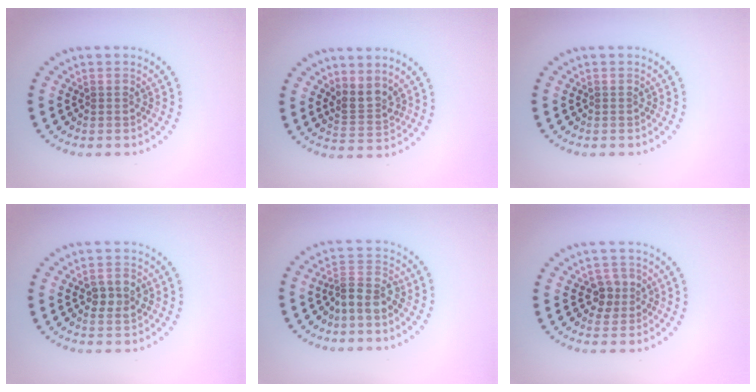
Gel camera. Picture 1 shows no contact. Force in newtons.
{"total": 2.6, "press": 2.0, "slide": 1.6}
{"total": 0.0}
{"total": 2.8, "press": 2.8, "slide": 0.1}
{"total": 2.8, "press": 2.3, "slide": 1.6}
{"total": 2.4, "press": 2.3, "slide": 0.8}